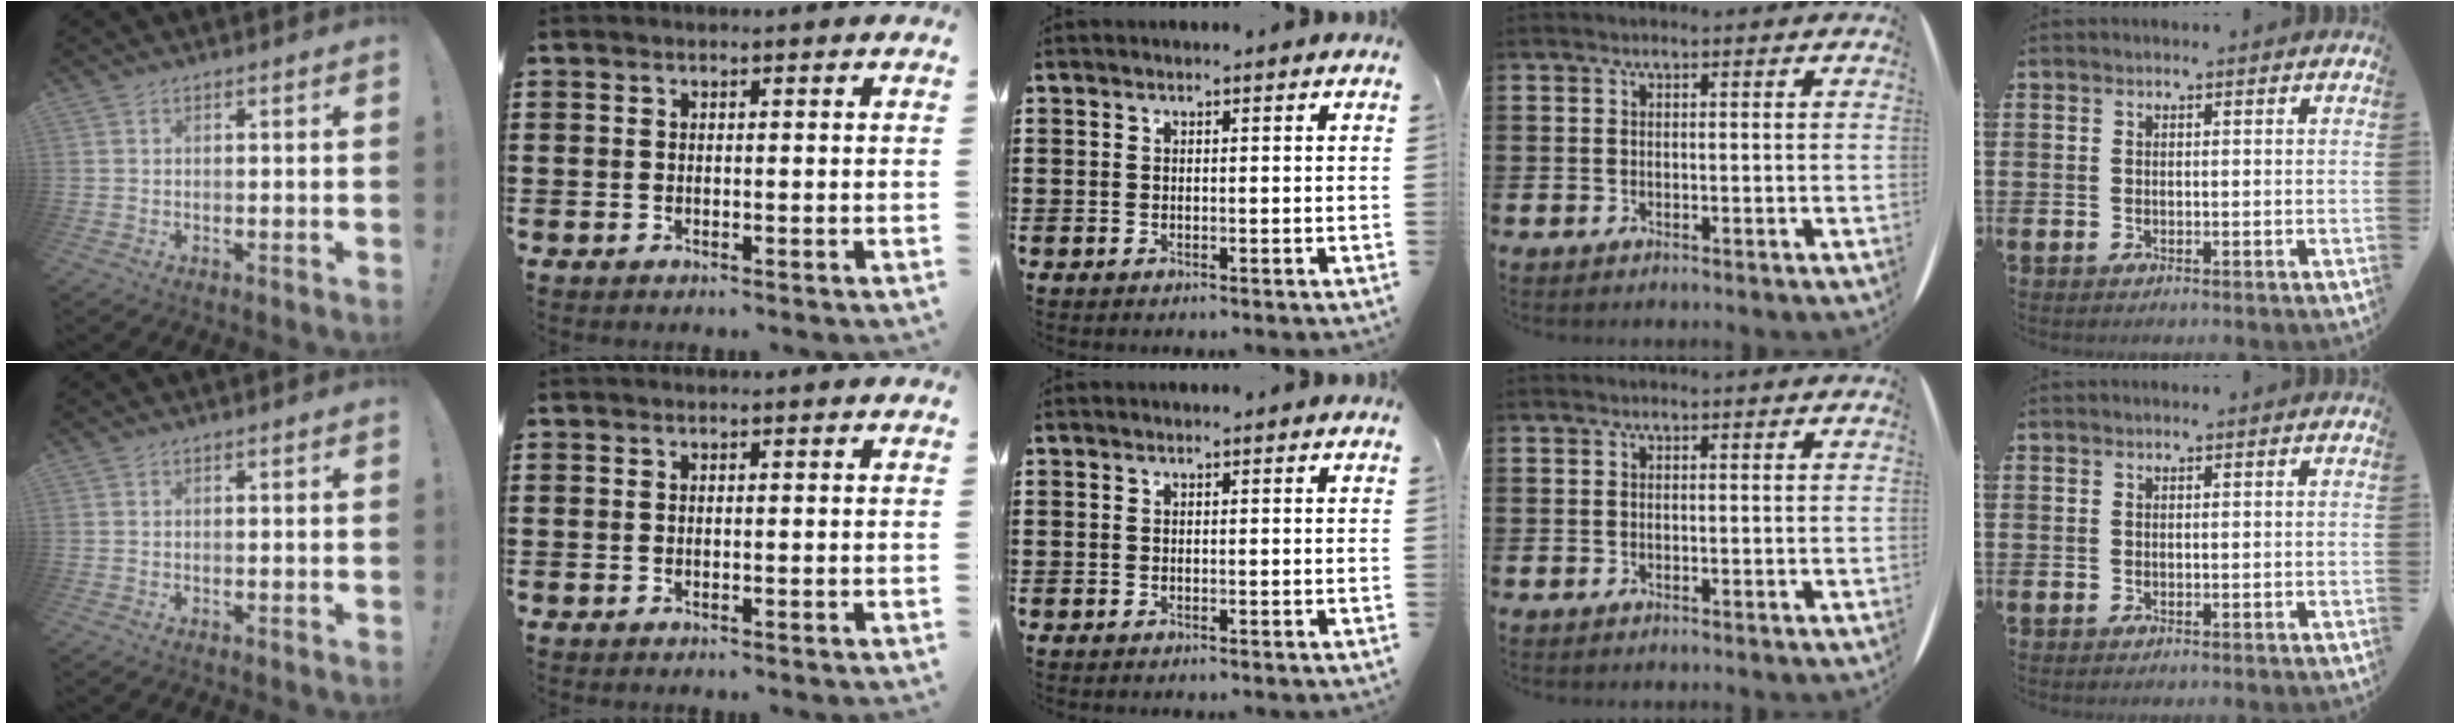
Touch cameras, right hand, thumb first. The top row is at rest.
{}